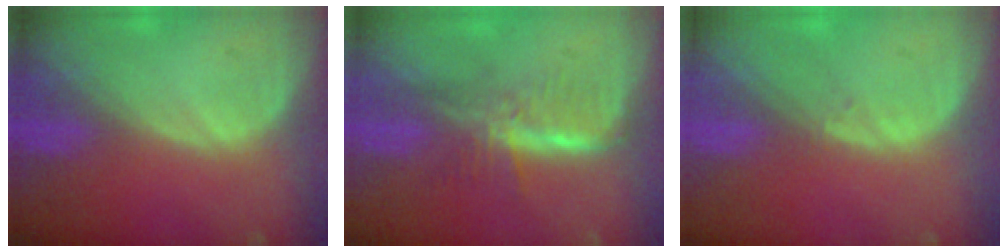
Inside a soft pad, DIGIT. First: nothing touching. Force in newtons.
{"total": 6.0, "press": 5.2, "slide": 3.0}
{"total": 0.6, "press": 0.5, "slide": 0.4}